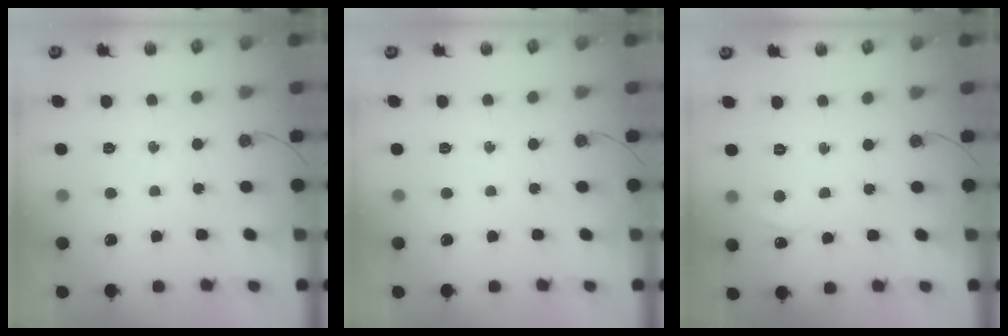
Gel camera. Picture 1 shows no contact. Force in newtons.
{"total": 0.0}
{"total": 2.4, "press": 2.4, "slide": 0.4}